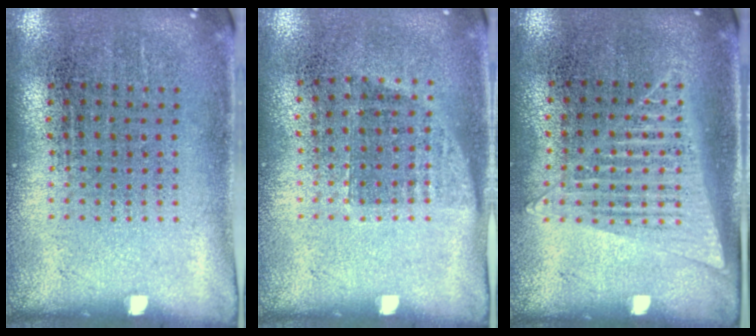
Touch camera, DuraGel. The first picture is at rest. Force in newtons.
{"total": 0.8, "press": 0.7, "slide": 0.5}
{"total": 1.4, "press": 1.3, "slide": 0.5}